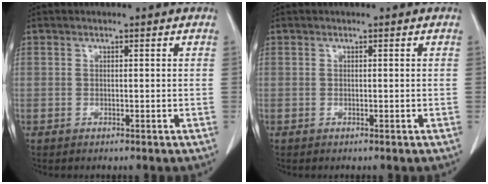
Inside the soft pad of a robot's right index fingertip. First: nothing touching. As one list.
[{"total": 0.0}]